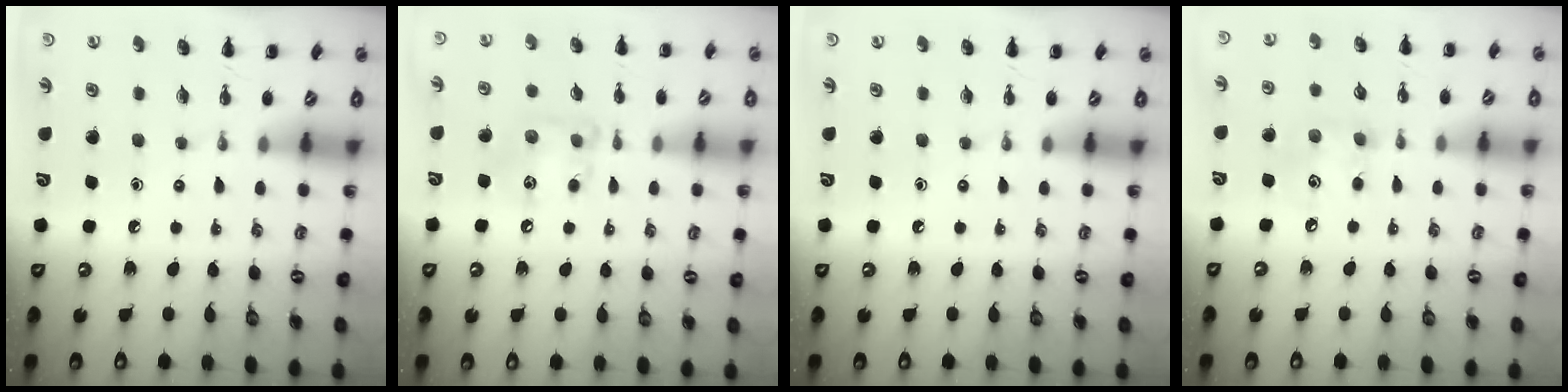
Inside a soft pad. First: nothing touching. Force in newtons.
{"total": 9.1, "press": 9.1, "slide": 0.4}
{"total": 0.0}
{"total": 4.2, "press": 4.1, "slide": 0.5}